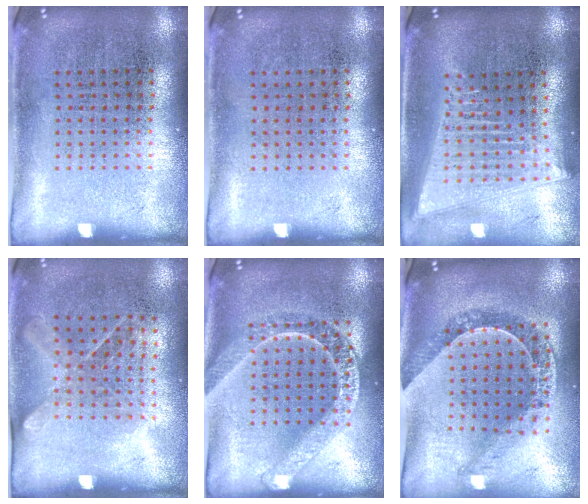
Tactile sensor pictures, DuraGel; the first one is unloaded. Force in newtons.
{"total": 0.0}
{"total": 2.1, "press": 1.8, "slide": 1.0}
{"total": 1.2, "press": 1.0, "slide": 0.7}
{"total": 1.7, "press": 1.7, "slide": 0.2}
{"total": 1.0, "press": 1.0, "slide": 0.1}